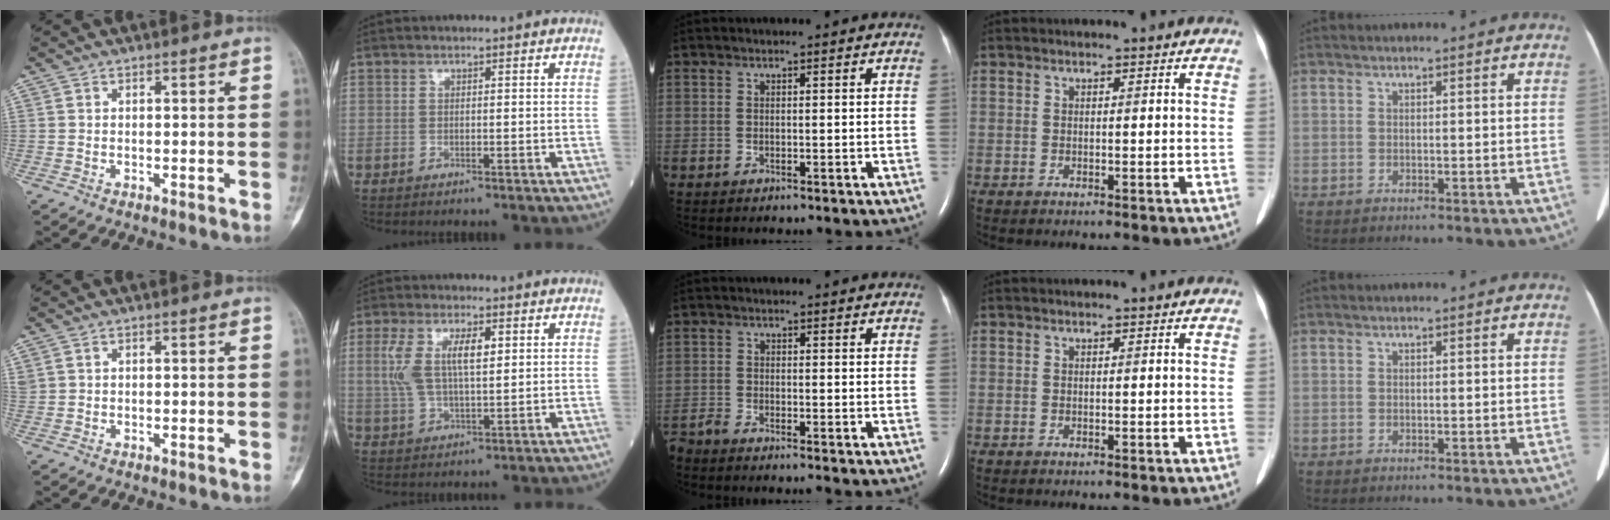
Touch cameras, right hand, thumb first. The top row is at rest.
{"thumb": {"total": 1.0, "force": [0.6, 0.7, 0.4], "torque": [-0.009, 0.010, 0.016]}, "index": {"total": 7.9, "force": [1.9, 2.6, 7.2], "torque": [-0.159, 0.014, 0.041]}, "middle": {"total": 3.4, "force": [-3.2, 0.0, 1.2], "torque": [-0.020, -0.011, -0.058]}}